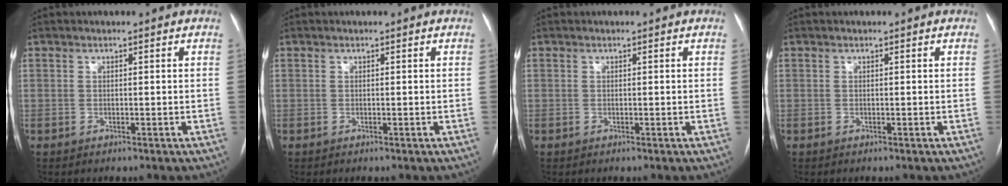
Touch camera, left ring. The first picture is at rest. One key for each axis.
{"total": 0.0}
{"total": 0.0}
{"total": 0.0}